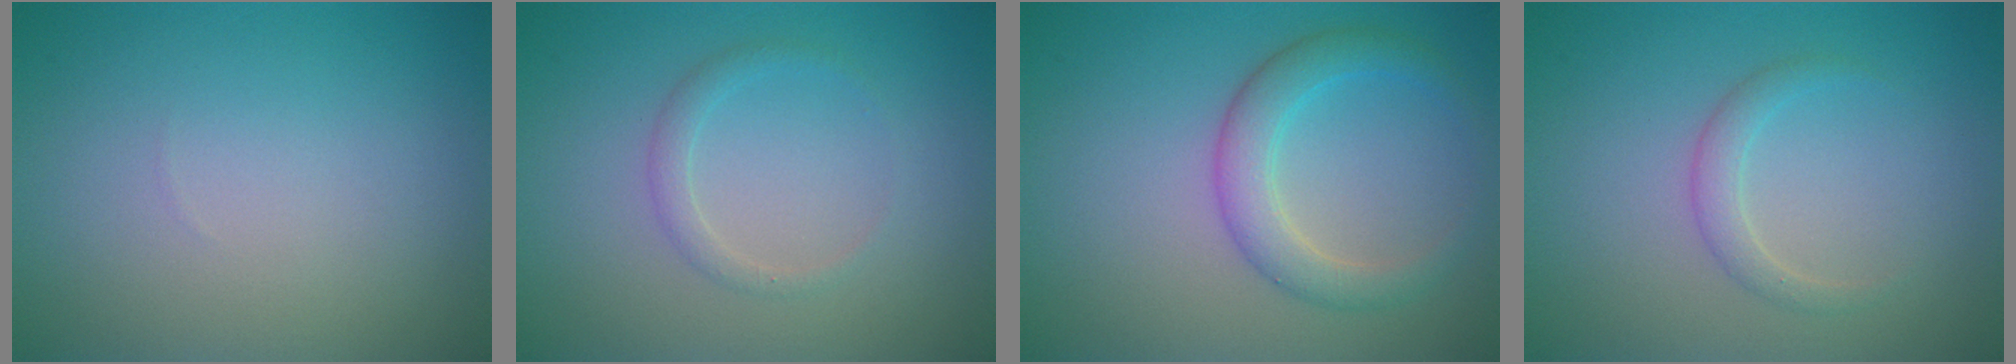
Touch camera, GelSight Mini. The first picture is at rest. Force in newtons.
{"total": 1.2, "press": 1.2, "slide": 0.0}
{"total": 3.4, "press": 3.4, "slide": 0.1}
{"total": 1.5, "press": 1.5, "slide": 0.1}